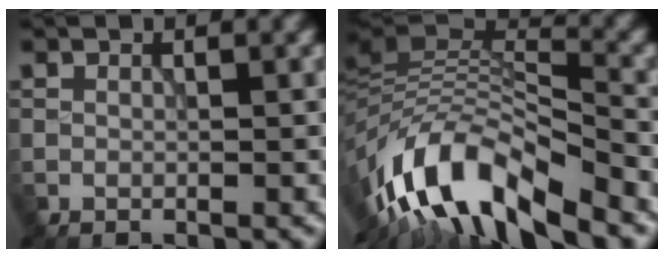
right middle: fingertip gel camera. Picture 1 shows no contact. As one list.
[{"total": 11.8, "force": [-6.7, 4.2, 8.8], "torque": [-0.155, 0.020, -0.129]}]